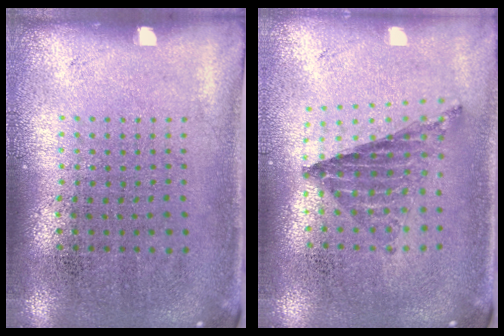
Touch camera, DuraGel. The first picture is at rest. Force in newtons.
{"total": 0.9, "press": 0.9, "slide": 0.1}